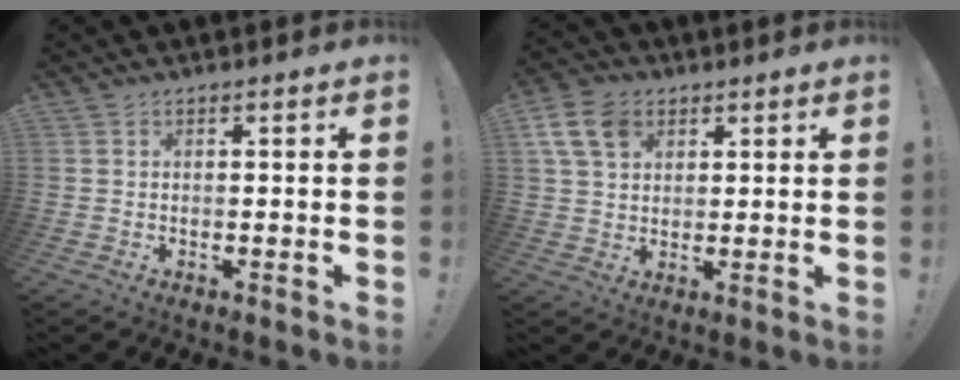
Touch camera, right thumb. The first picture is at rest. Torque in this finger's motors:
{"motor_torque": [0.18, 0.16, 0.42, 0.25, 0.08]}